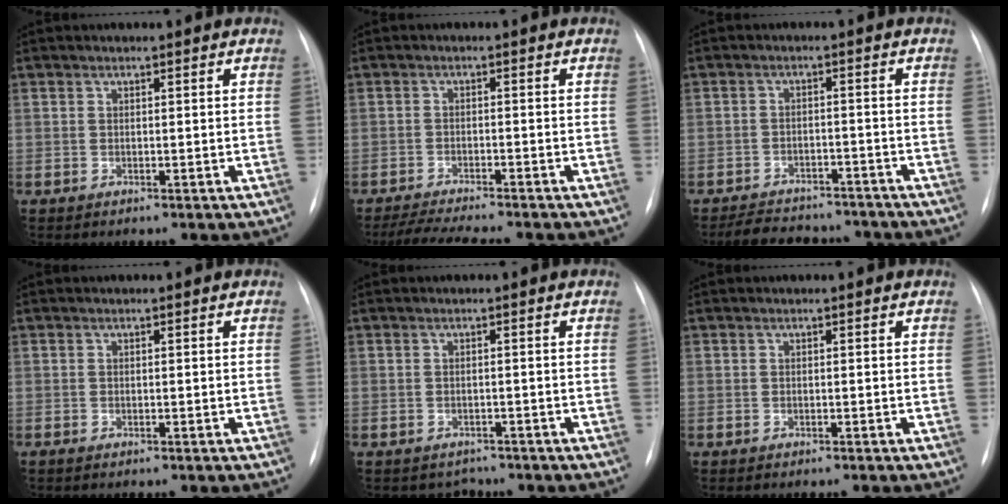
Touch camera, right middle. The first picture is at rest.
{"total": 8.4, "force": [-7.5, 0.4, 3.9], "torque": [-0.062, -0.016, -0.116]}
{"total": 10.6, "force": [-9.4, 4.0, 2.8], "torque": [-0.043, 0.010, -0.125]}
{"total": 0.0}
{"total": 2.1, "force": [-1.8, 1.1, -0.4], "torque": [0.002, 0.004, -0.023]}
{"total": 0.0}